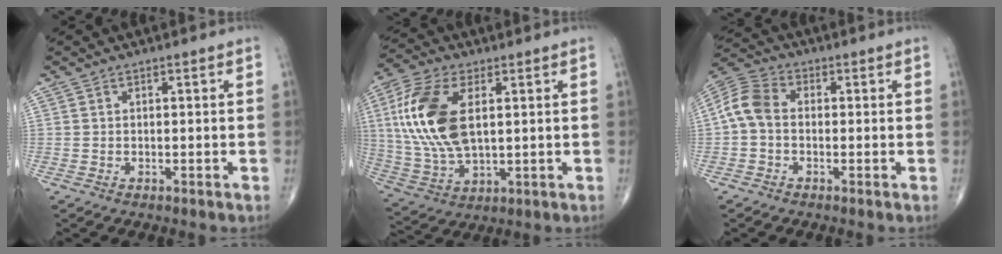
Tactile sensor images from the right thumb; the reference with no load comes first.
{"total": 16.7, "force": [3.4, 8.7, 13.9], "torque": [-0.301, -0.007, 0.068]}
{"total": 6.9, "force": [-0.6, 4.8, 4.9], "torque": [-0.095, 0.021, -0.027]}